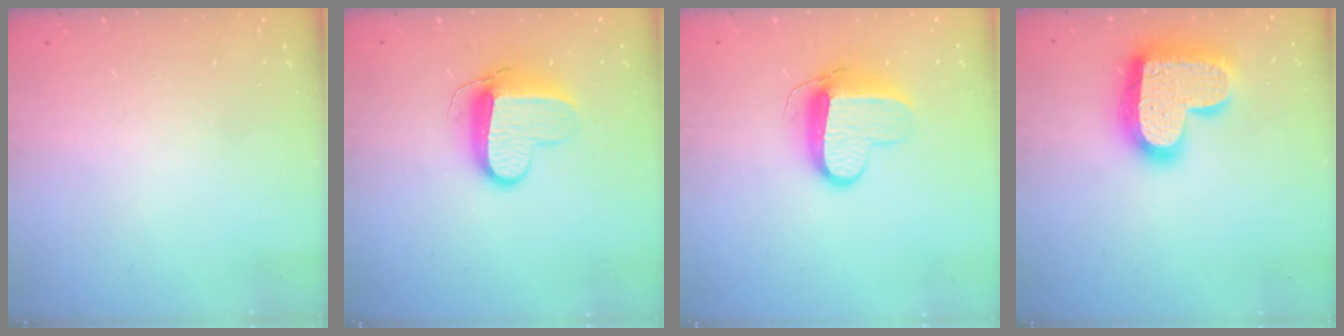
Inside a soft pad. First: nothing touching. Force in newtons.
{"total": 10.7, "press": 10.6, "slide": 1.1}
{"total": 10.7, "press": 10.6, "slide": 1.1}
{"total": 22.2, "press": 22.1, "slide": 1.5}